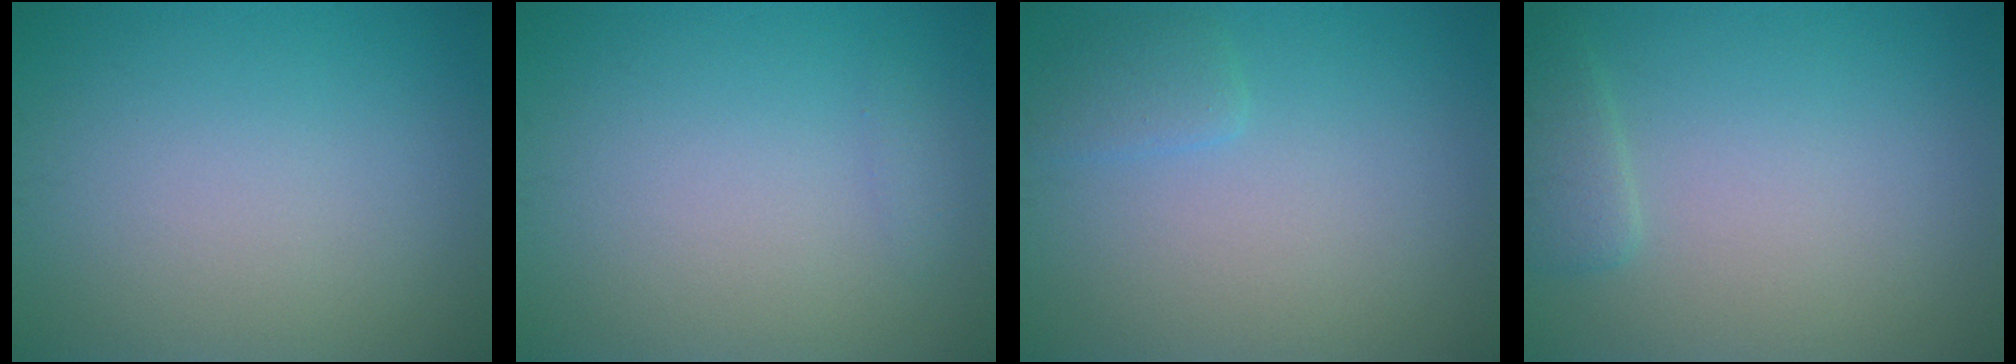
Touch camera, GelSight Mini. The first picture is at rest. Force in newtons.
{"total": 0.5, "press": 0.5, "slide": 0.1}
{"total": 1.4, "press": 1.4, "slide": 0.1}
{"total": 1.6, "press": 1.6, "slide": 0.2}